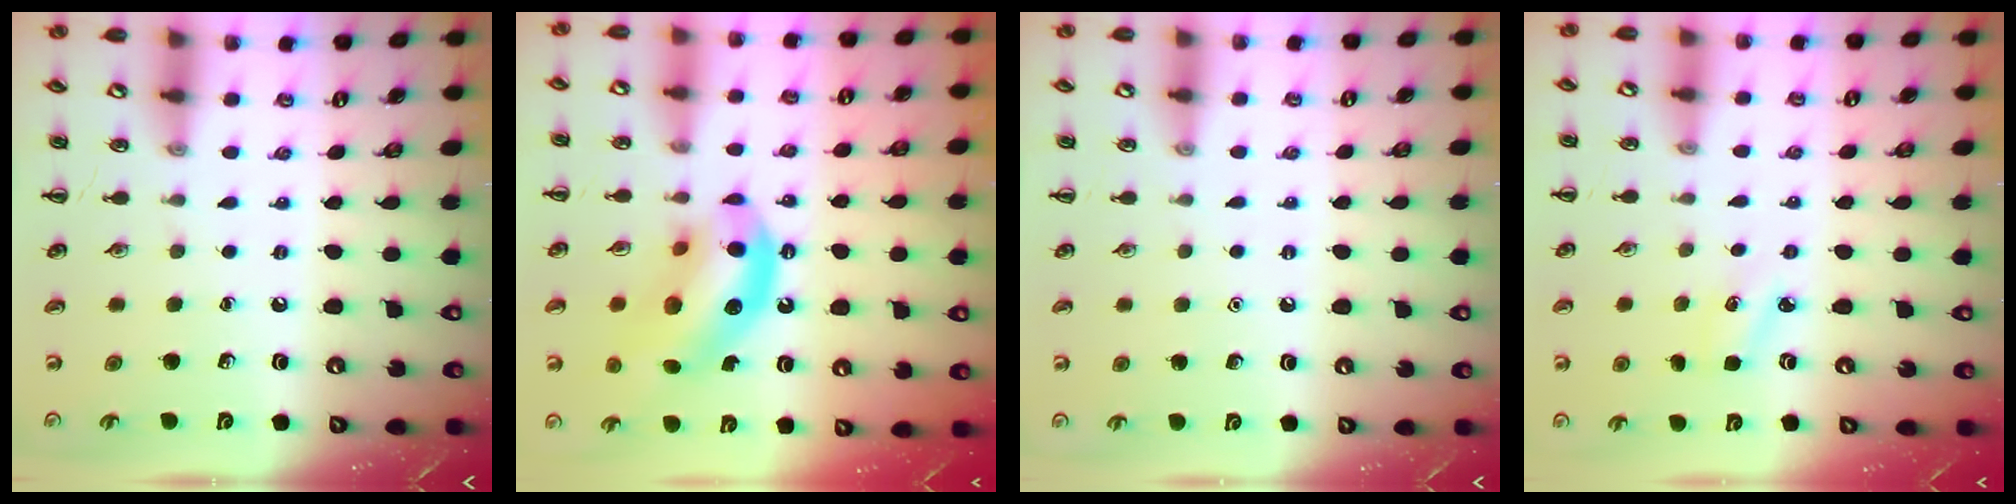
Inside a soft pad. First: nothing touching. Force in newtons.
{"total": 14.7, "press": 14.1, "slide": 4.0}
{"total": 1.6, "press": 1.5, "slide": 0.1}
{"total": 3.7, "press": 3.6, "slide": 0.9}